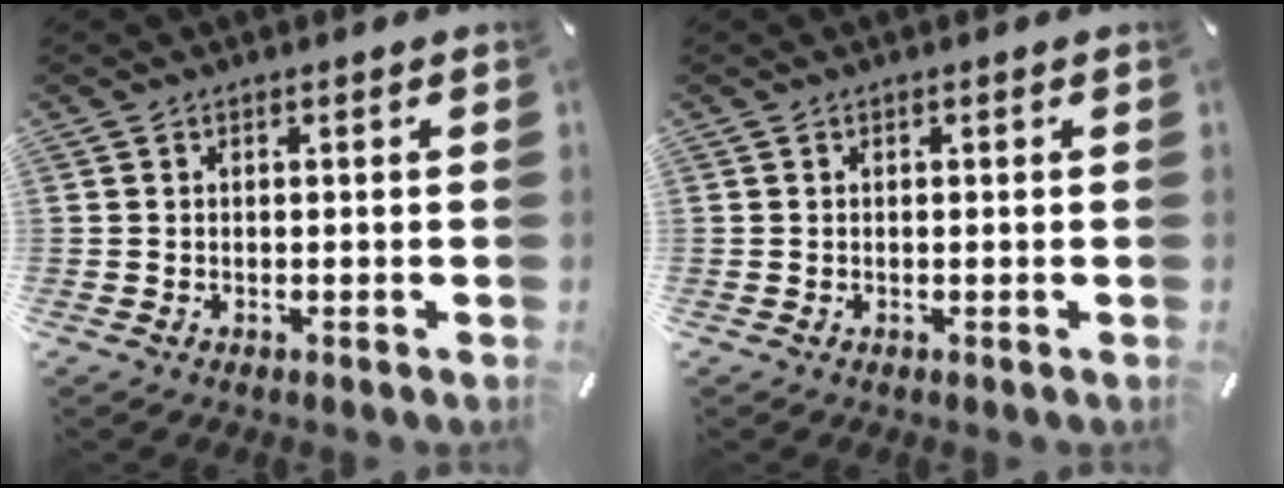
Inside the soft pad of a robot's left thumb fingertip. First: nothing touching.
{"total": 0.0}